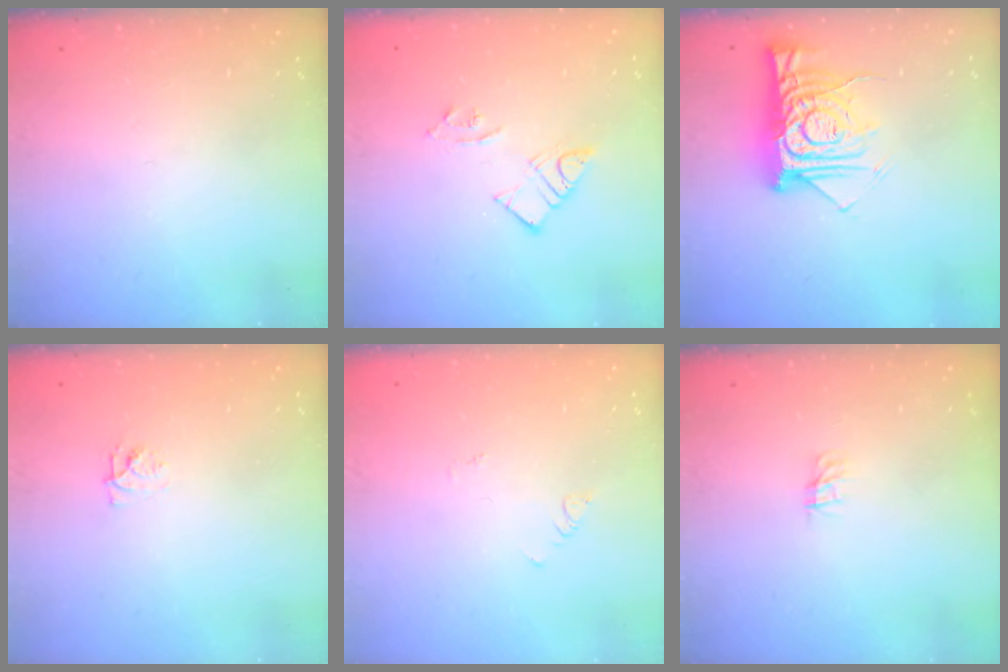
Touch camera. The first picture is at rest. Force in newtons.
{"total": 7.1, "press": 7.1, "slide": 0.6}
{"total": 14.7, "press": 14.6, "slide": 1.8}
{"total": 4.4, "press": 4.3, "slide": 0.5}
{"total": 1.9, "press": 1.9, "slide": 0.4}
{"total": 0.0}